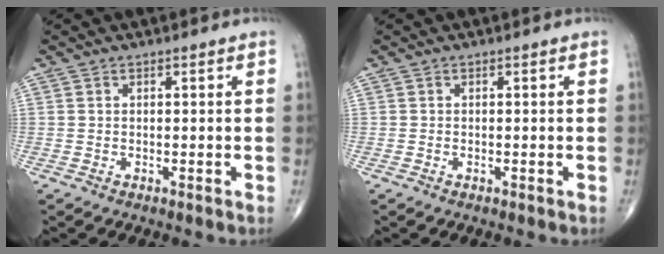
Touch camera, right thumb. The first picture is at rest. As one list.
[{"total": 0.0}]